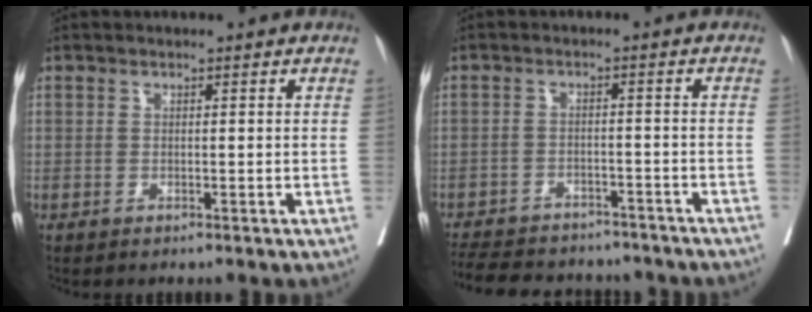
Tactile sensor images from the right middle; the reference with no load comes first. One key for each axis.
{"total": 18.2, "fx": -15.9, "fy": 5.9, "fz": 6.6, "tx": -0.165, "ty": -0.013, "tz": -0.208}